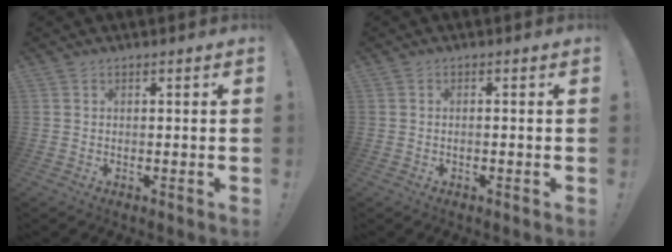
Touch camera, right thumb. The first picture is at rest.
{"total": 0.8, "force": [-0.7, -0.3, 0.4], "torque": [-0.015, 0.002, -0.010]}